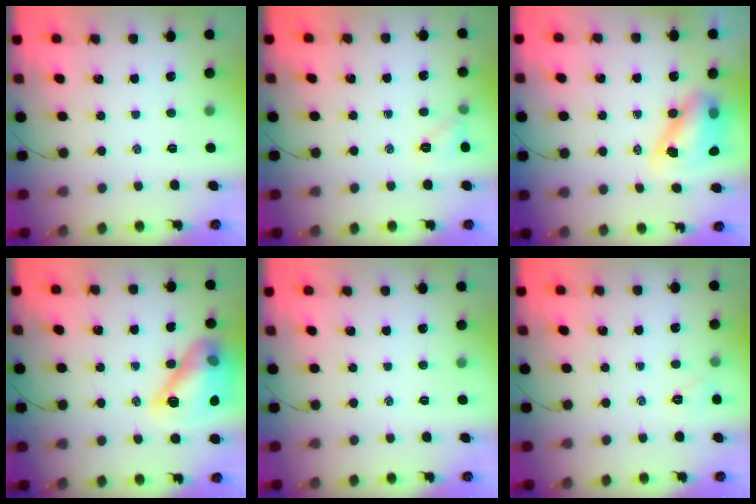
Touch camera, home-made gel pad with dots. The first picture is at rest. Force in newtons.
{"total": 5.5, "press": 5.2, "slide": 1.7}
{"total": 9.2, "press": 9.0, "slide": 2.1}
{"total": 15.4, "press": 15.2, "slide": 2.3}
{"total": 0.0}
{"total": 4.2, "press": 4.1, "slide": 1.2}